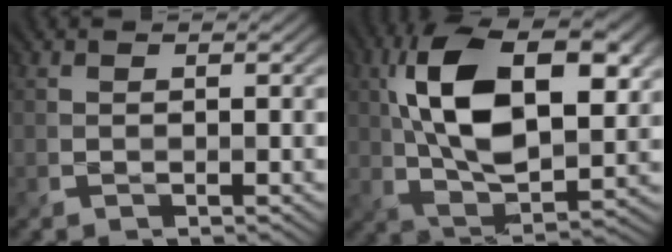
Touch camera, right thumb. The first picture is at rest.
{"total": 15.9, "force": [3.5, 8.6, 12.9], "torque": [-0.252, 0.015, 0.059]}